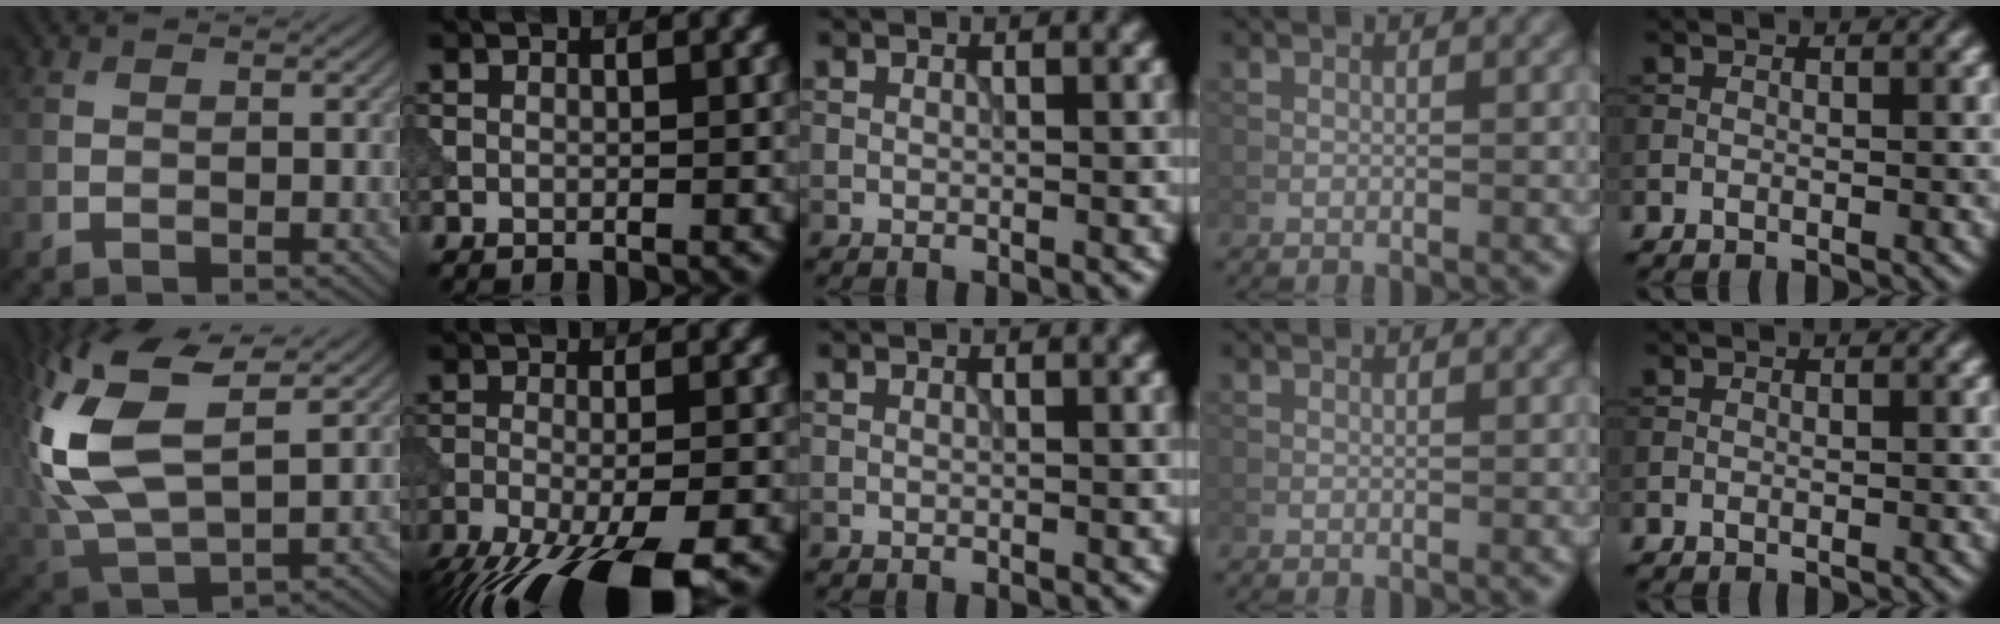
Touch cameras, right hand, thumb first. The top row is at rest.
{"thumb": {"total": 15.5, "force": [3.7, 8.0, 12.7], "torque": [-0.313, 0.007, 0.081]}, "index": {"total": 12.1, "force": [-8.9, 3.3, 7.5], "torque": [-0.125, -0.054, -0.129]}}